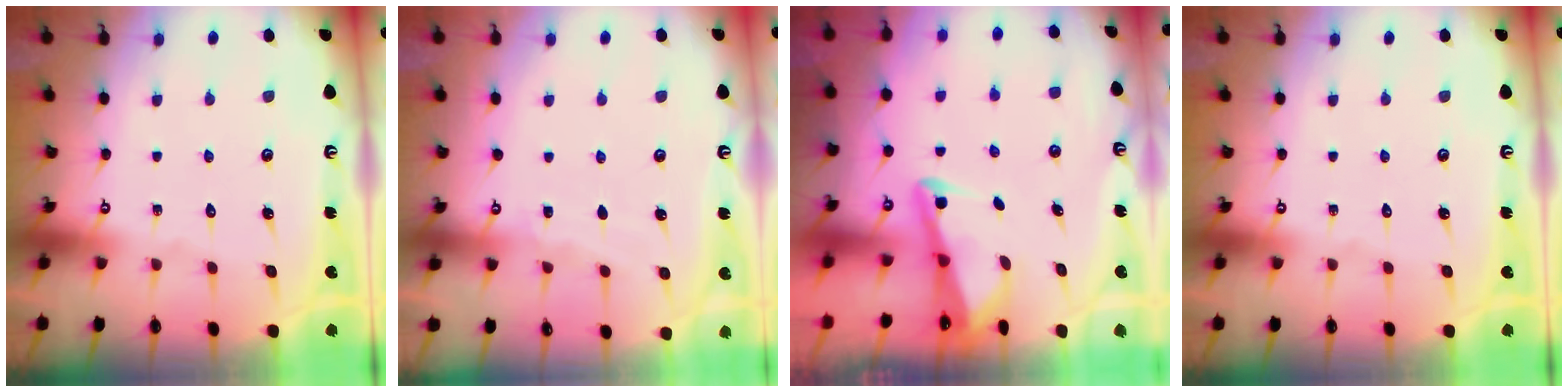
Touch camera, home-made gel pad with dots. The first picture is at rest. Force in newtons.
{"total": 3.0, "press": 3.0, "slide": 0.4}
{"total": 3.0, "press": 3.0, "slide": 0.4}
{"total": 0.0}